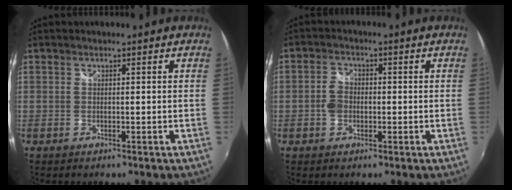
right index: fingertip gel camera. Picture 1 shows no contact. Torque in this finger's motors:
{"motor_torque": [0.48, 0.20, 0.34, 0.08]}